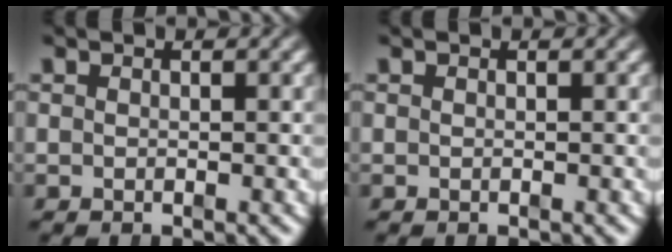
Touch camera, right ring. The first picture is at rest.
{"total": 0.0}